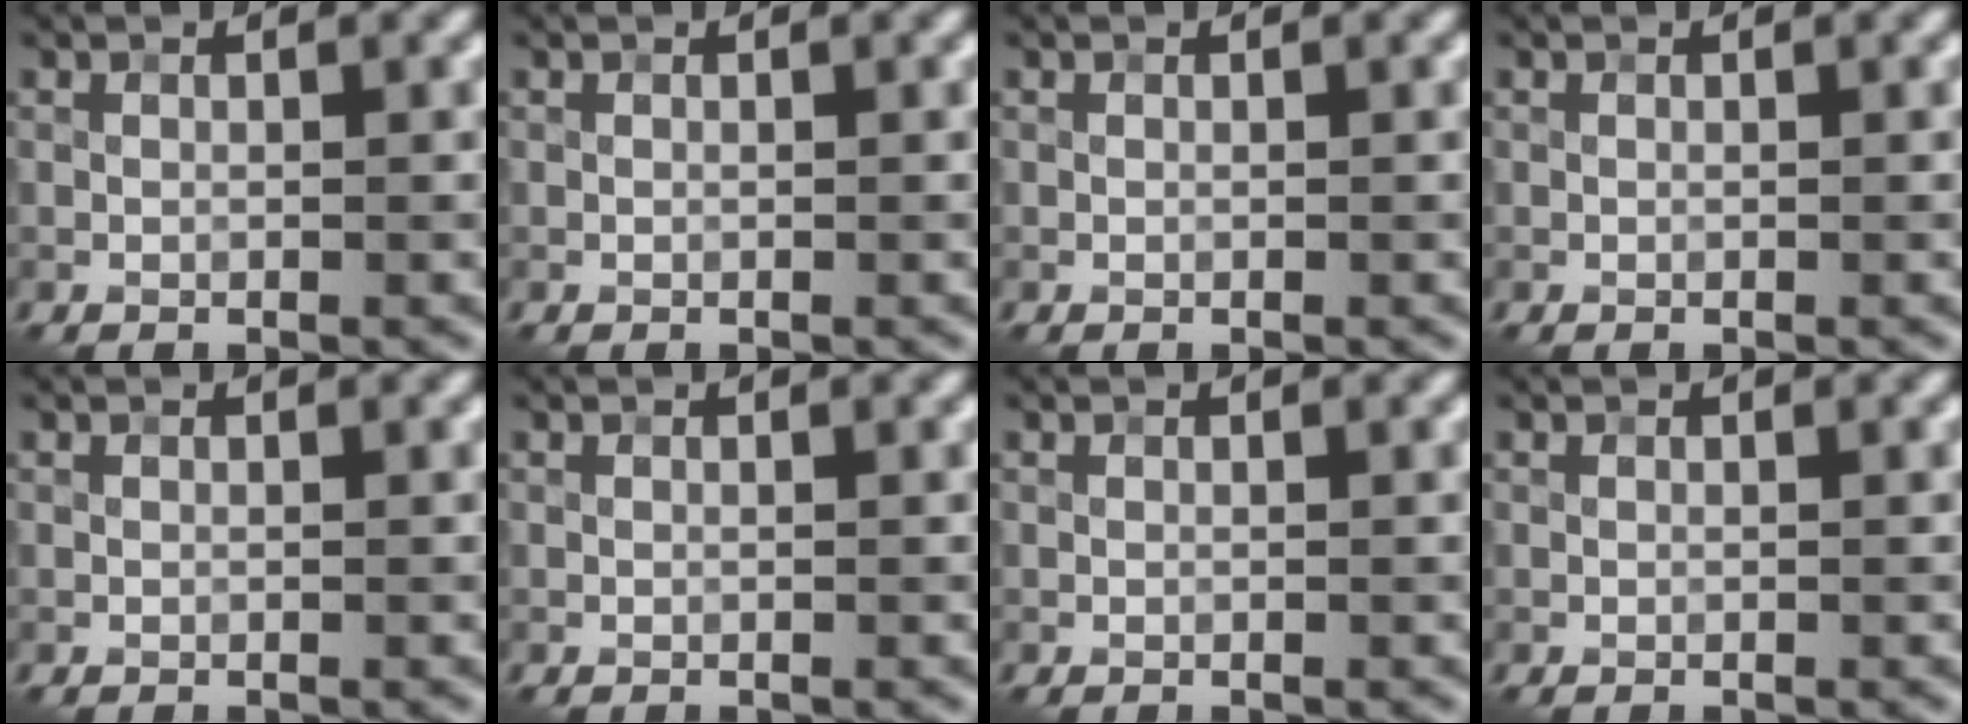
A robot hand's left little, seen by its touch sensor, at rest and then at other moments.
{"total": 0.0}
{"total": 0.0}
{"total": 0.0}
{"total": 0.0}
{"total": 0.0}
{"total": 0.0}
{"total": 0.0}